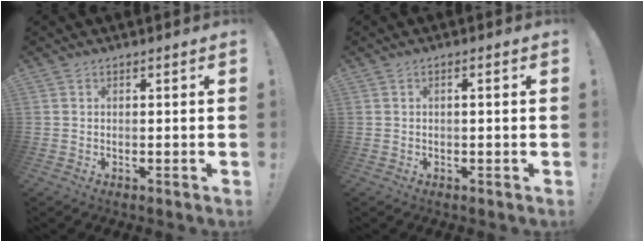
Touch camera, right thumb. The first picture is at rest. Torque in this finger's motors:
{"motor_torque": [0.18, -0.09, -0.08, -0.05, -0.07]}